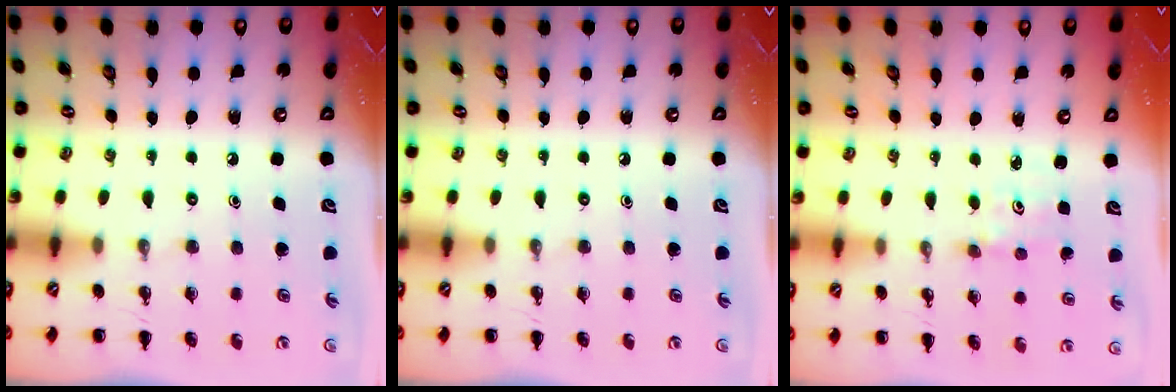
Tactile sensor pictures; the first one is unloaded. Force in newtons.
{"total": 0.0}
{"total": 1.4, "press": 1.3, "slide": 0.5}